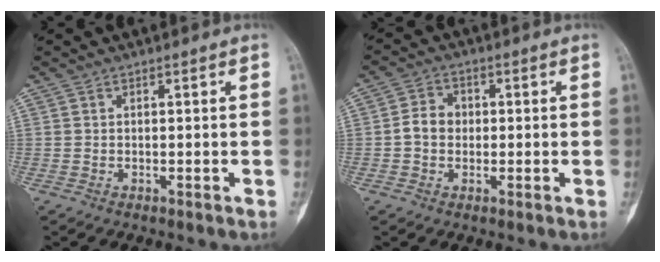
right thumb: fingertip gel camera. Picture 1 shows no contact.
{"total": 4.6, "force": [-0.2, 3.8, 2.6], "torque": [-0.033, 0.015, -0.012]}